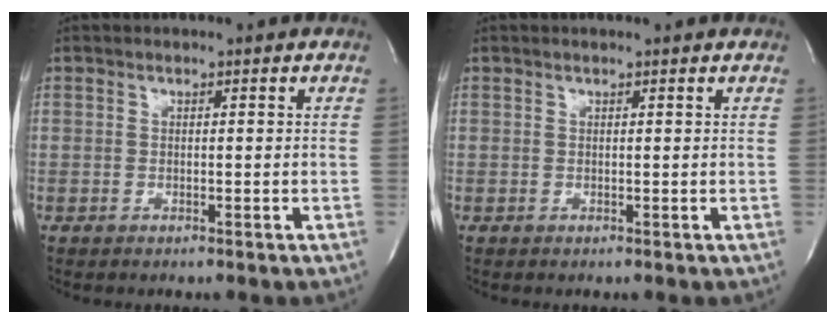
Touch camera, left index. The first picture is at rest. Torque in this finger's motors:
{"motor_torque": [0.27, -0.23, 0.03, 0.01]}